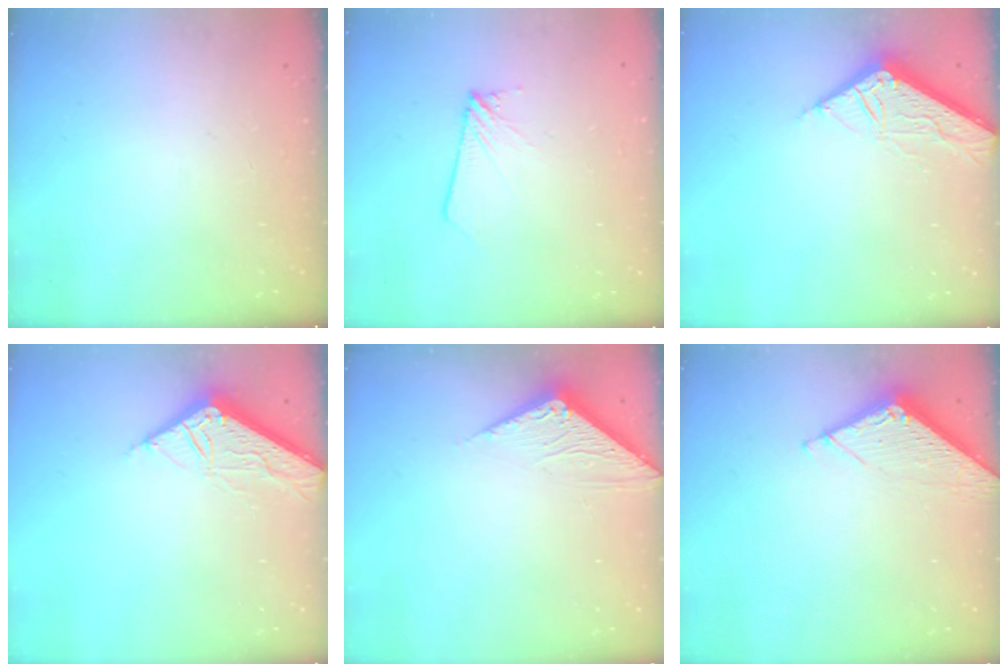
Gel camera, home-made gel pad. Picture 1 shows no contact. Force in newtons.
{"total": 2.4, "press": 2.3, "slide": 0.3}
{"total": 7.8, "press": 7.8, "slide": 0.3}
{"total": 7.8, "press": 7.8, "slide": 0.3}
{"total": 3.1, "press": 3.1, "slide": 0.3}
{"total": 6.8, "press": 6.8, "slide": 0.5}